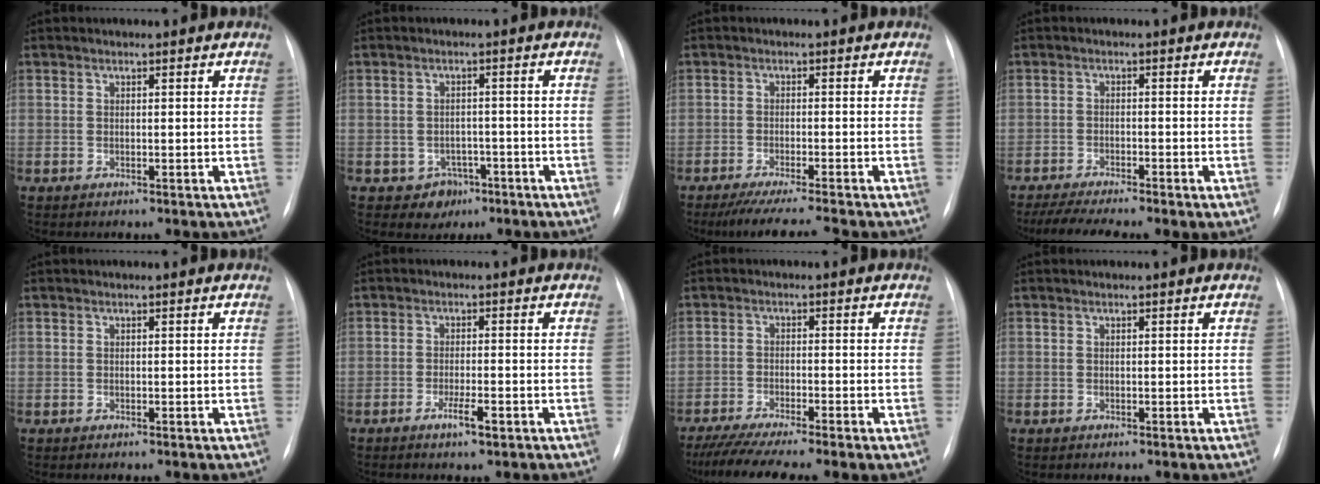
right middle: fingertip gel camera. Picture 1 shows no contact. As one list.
[{"total": 3.3, "force": [-1.7, 2.8, 0.4], "torque": [0.003, 0.011, -0.016]}, {"total": 7.9, "force": [-6.9, -1.2, 3.6], "torque": [-0.044, -0.026, -0.110]}, {"total": 7.4, "force": [-5.7, 0.5, 4.7], "torque": [-0.078, -0.012, -0.093]}, {"total": 0.0}, {"total": 2.8, "force": [-1.5, 0.1, 2.4], "torque": [-0.044, -0.003, -0.027]}, {"total": 9.9, "force": [-7.9, -0.1, 6.0], "torque": [-0.089, -0.023, -0.125]}, {"total": 0.0}]